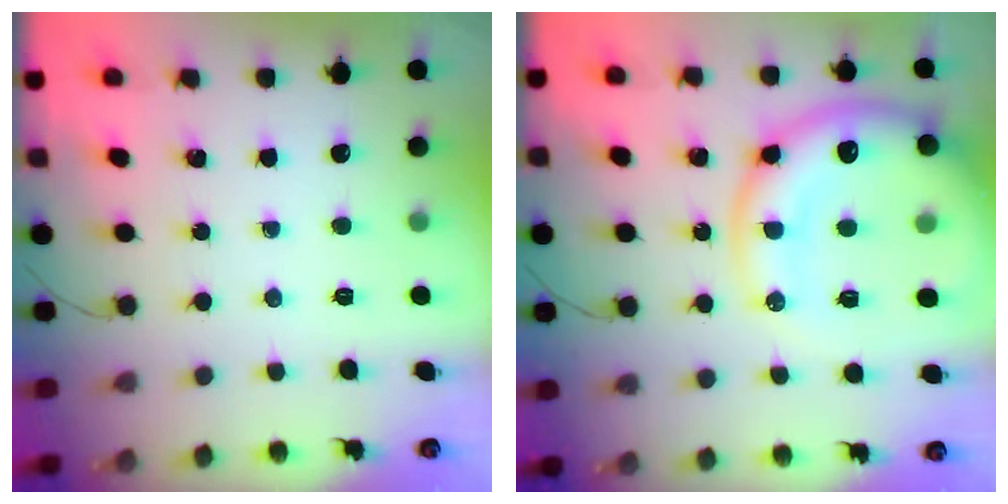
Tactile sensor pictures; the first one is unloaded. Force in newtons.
{"total": 20.5, "press": 20.0, "slide": 4.4}